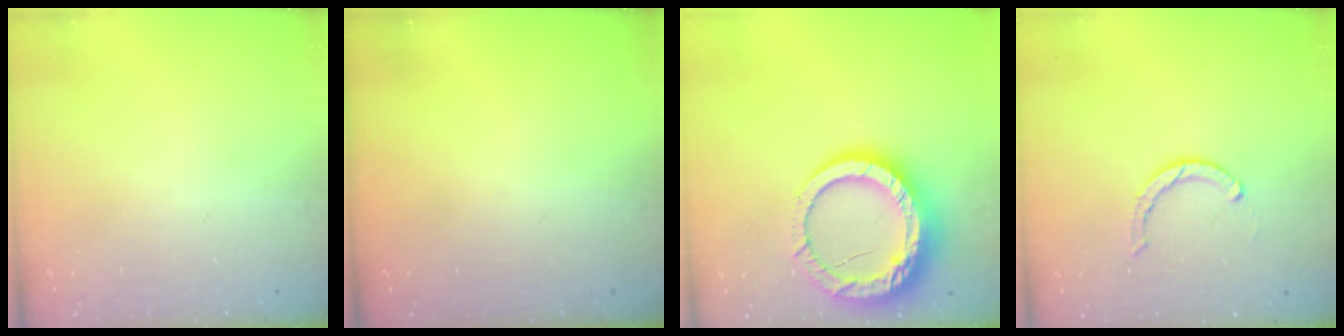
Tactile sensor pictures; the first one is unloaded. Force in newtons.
{"total": 0.0}
{"total": 16.4, "press": 16.3, "slide": 1.7}
{"total": 3.5, "press": 3.5, "slide": 0.2}